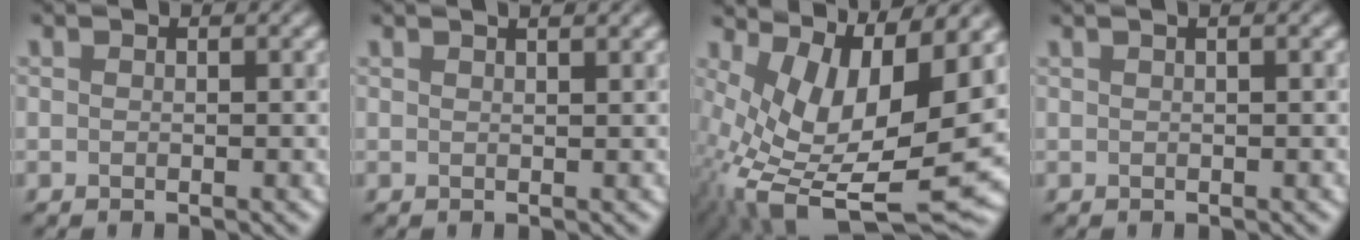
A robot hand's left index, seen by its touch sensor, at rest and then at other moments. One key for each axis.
{"total": 1.4, "fx": 1.2, "fy": 0.1, "fz": 0.6, "tx": -0.011, "ty": 0.002, "tz": 0.012}
{"total": 13.9, "fx": 1.2, "fy": 5.7, "fz": 12.6, "tx": -0.235, "ty": -0.011, "tz": 0.035}
{"total": 1.0, "fx": 0.7, "fy": 0.1, "fz": 0.6, "tx": -0.013, "ty": 0.003, "tz": 0.009}